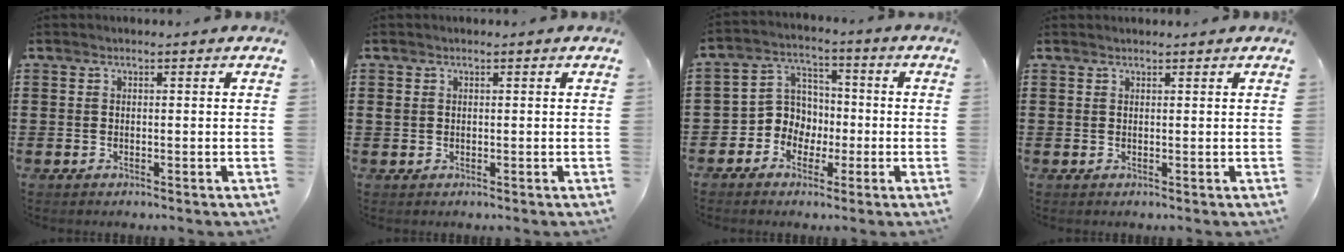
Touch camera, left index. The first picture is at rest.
{"total": 0.7, "force": [0.2, 0.6, 0.4], "torque": [-0.010, 0.005, 0.003]}
{"total": 6.6, "force": [-1.9, 6.1, 1.8], "torque": [-0.073, 0.005, -0.043]}
{"total": 0.6, "force": [0.6, -0.1, 0.0], "torque": [-0.001, -0.001, 0.012]}